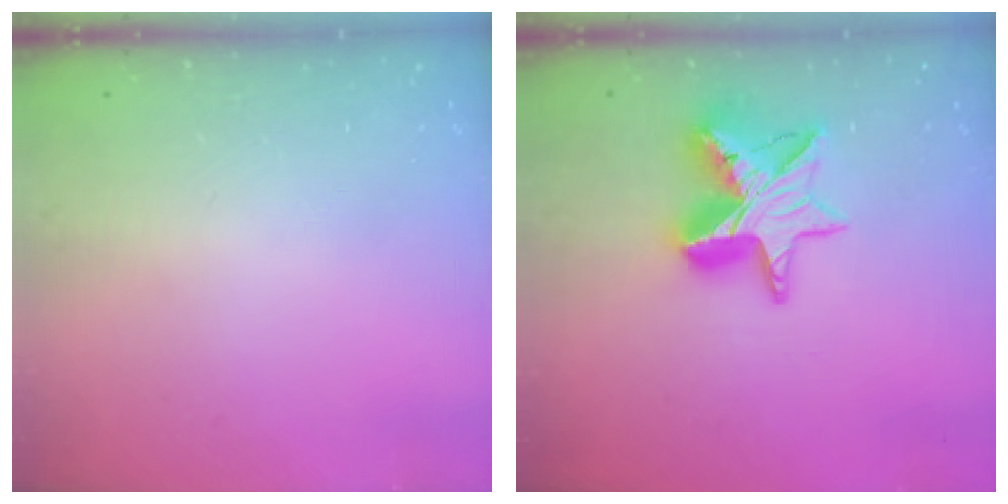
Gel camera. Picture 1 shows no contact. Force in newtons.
{"total": 14.7, "press": 14.6, "slide": 1.5}